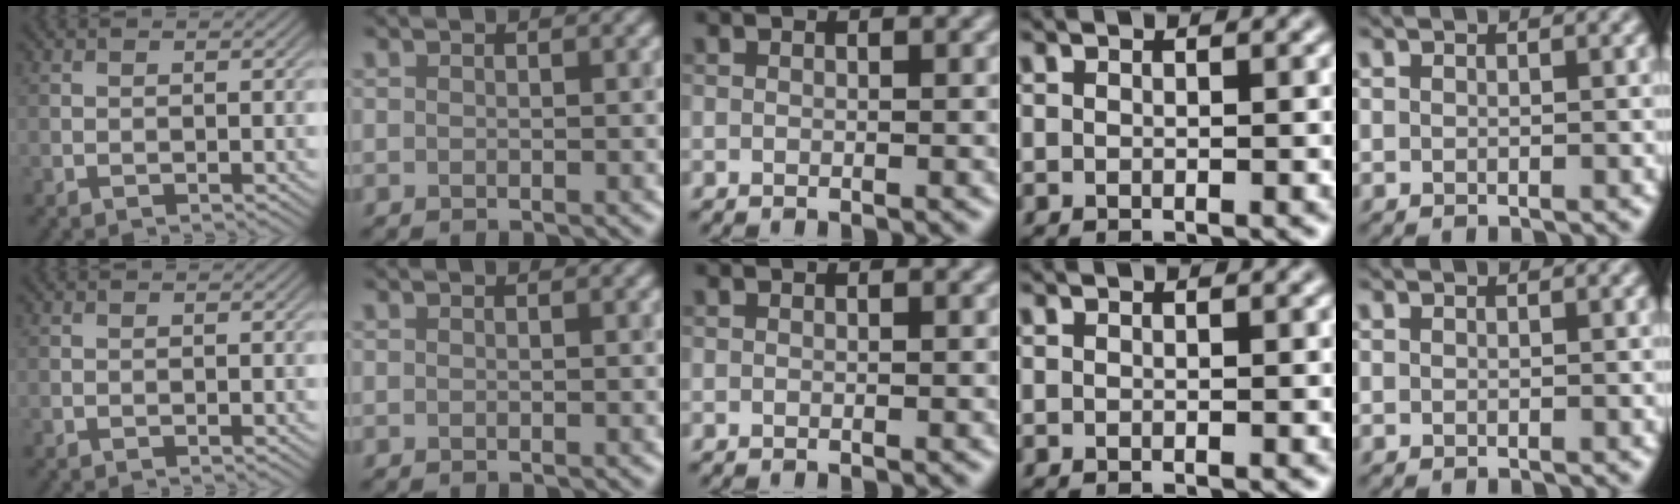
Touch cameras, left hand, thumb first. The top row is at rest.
{}